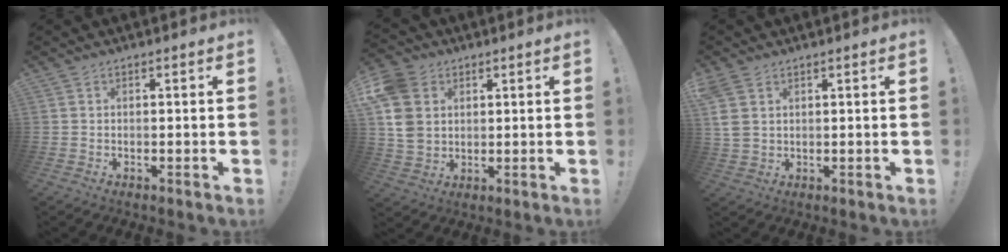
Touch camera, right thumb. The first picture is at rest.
{"total": 12.2, "force": [3.3, 10.0, 6.0], "torque": [-0.124, -0.011, 0.069]}
{"total": 5.6, "force": [2.5, 3.8, 3.3], "torque": [-0.064, -0.003, 0.052]}